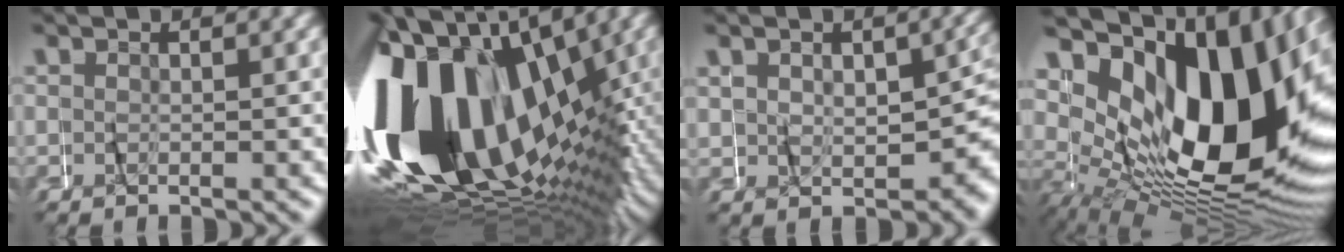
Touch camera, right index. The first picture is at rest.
{"total": 32.2, "force": [-4.3, 20.4, 24.6], "torque": [-0.399, -0.021, -0.048]}
{"total": 2.9, "force": [-0.1, 1.8, 2.3], "torque": [-0.015, -0.010, 0.006]}
{"total": 22.7, "force": [2.3, 13.2, 18.3], "torque": [-0.304, 0.005, 0.033]}